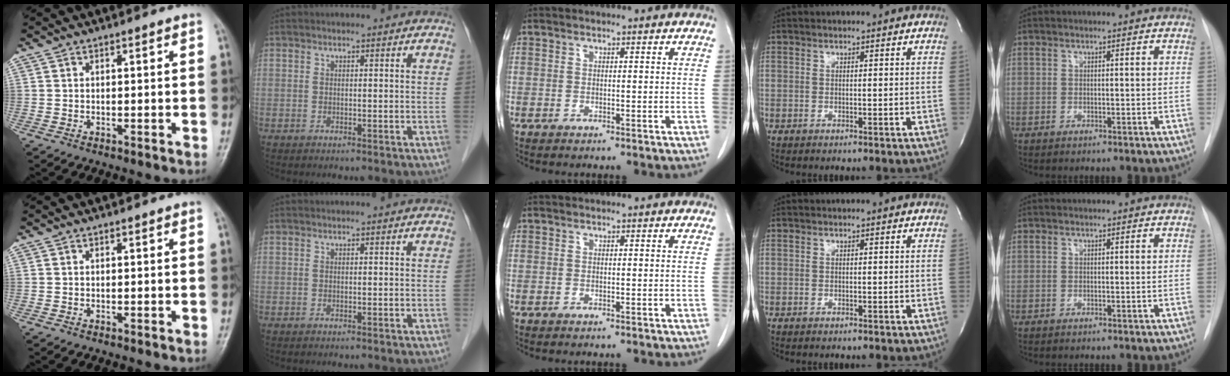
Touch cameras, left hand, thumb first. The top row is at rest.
{}